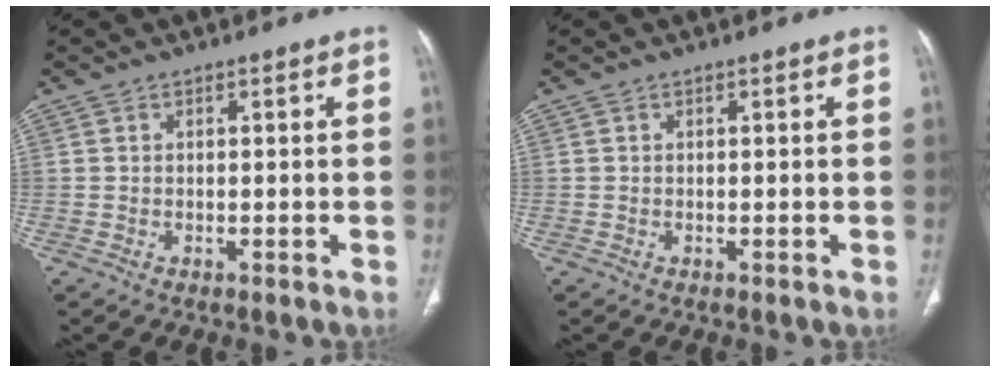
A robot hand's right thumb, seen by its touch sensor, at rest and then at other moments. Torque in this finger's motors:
{"motor_torque": [0.00, 0.00, 0.00, 0.00, 0.00]}